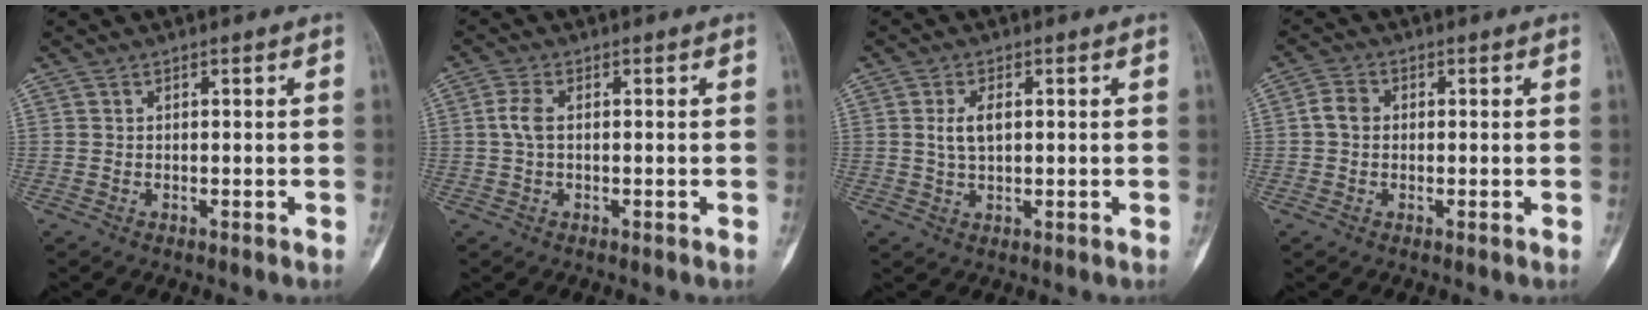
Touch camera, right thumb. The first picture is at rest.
{"total": 3.0, "force": [0.2, 1.5, 2.6], "torque": [-0.067, 0.007, 0.003]}
{"total": 4.0, "force": [0.7, 2.0, 3.3], "torque": [-0.066, 0.000, 0.014]}
{"total": 3.2, "force": [0.0, 2.6, 1.8], "torque": [-0.032, 0.009, -0.004]}